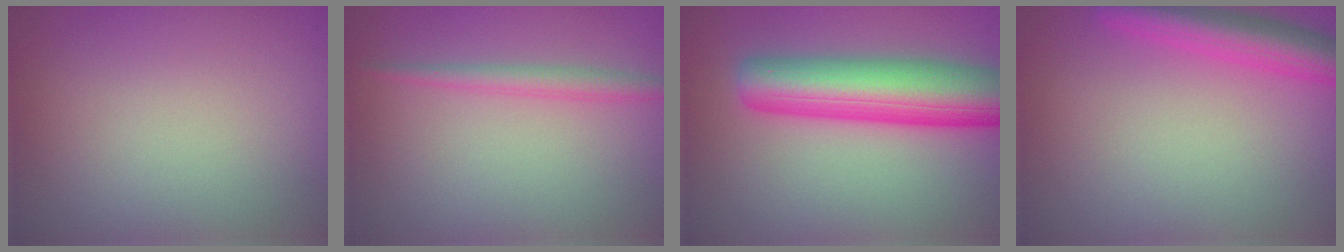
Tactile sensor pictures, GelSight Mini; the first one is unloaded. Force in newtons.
{"total": 1.8, "press": 1.8, "slide": 0.1}
{"total": 8.9, "press": 8.9, "slide": 0.2}
{"total": 4.5, "press": 4.5, "slide": 0.2}